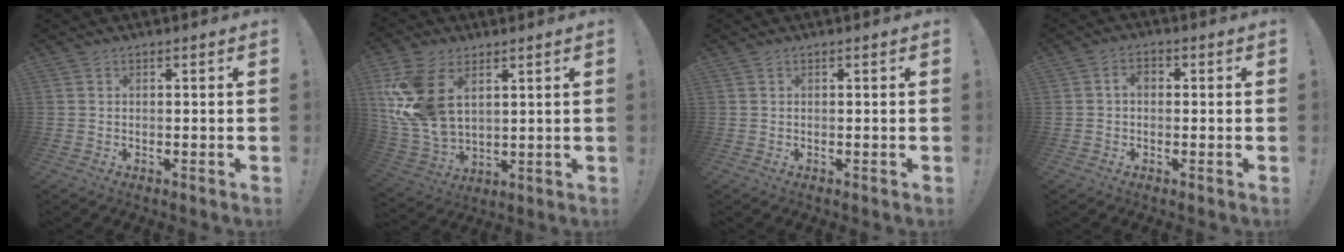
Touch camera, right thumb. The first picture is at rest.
{"total": 18.0, "force": [6.2, 11.5, 12.4], "torque": [-0.253, -0.032, 0.115]}
{"total": 0.0}
{"total": 2.9, "force": [-0.1, 1.9, 2.1], "torque": [-0.035, 0.007, -0.004]}